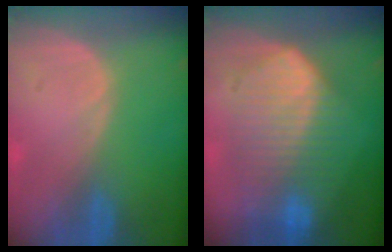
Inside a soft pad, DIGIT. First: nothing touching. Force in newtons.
{"total": 10.4, "press": 10.4, "slide": 0.5}